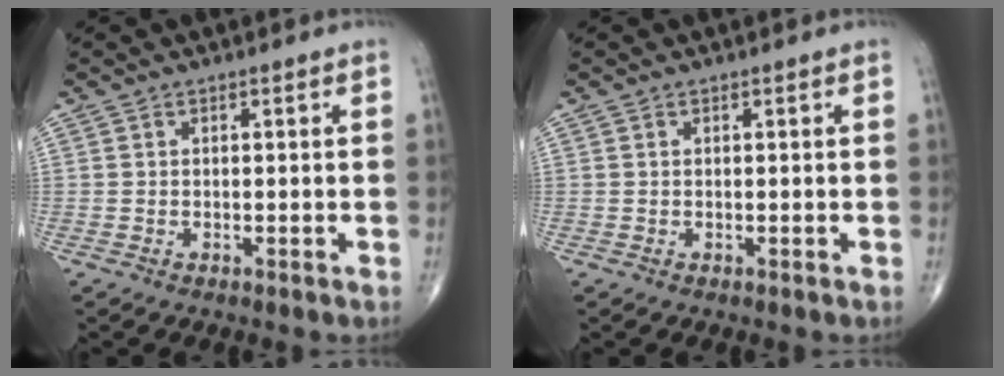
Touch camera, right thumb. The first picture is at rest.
{"total": 0.0}